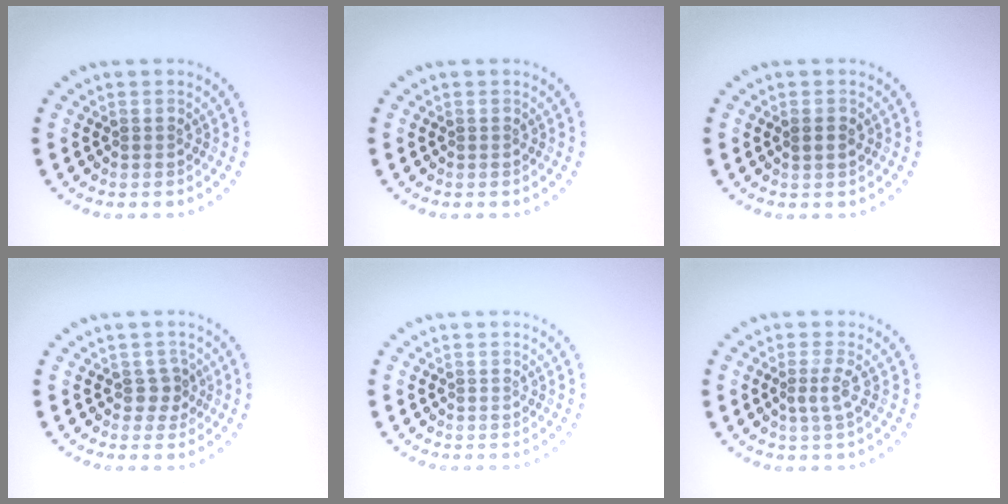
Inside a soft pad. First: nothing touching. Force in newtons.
{"total": 0.0}
{"total": 1.1, "press": 1.1, "slide": 0.2}
{"total": 1.6, "press": 1.4, "slide": 0.9}
{"total": 0.0}
{"total": 1.6, "press": 1.2, "slide": 1.1}